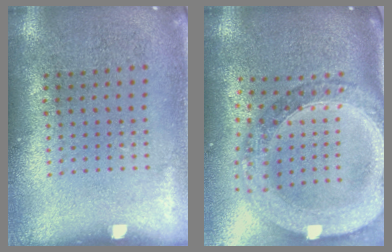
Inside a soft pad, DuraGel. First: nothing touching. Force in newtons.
{"total": 2.5, "press": 2.2, "slide": 1.2}